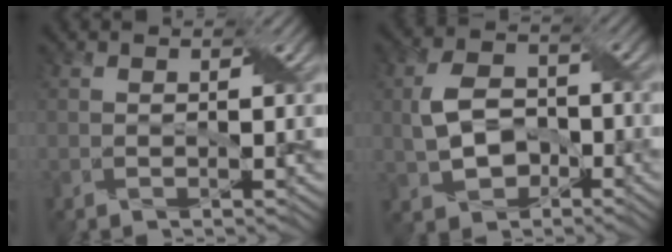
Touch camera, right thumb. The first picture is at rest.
{"total": 6.5, "force": [-1.4, 4.7, 4.3], "torque": [-0.091, 0.003, -0.025]}